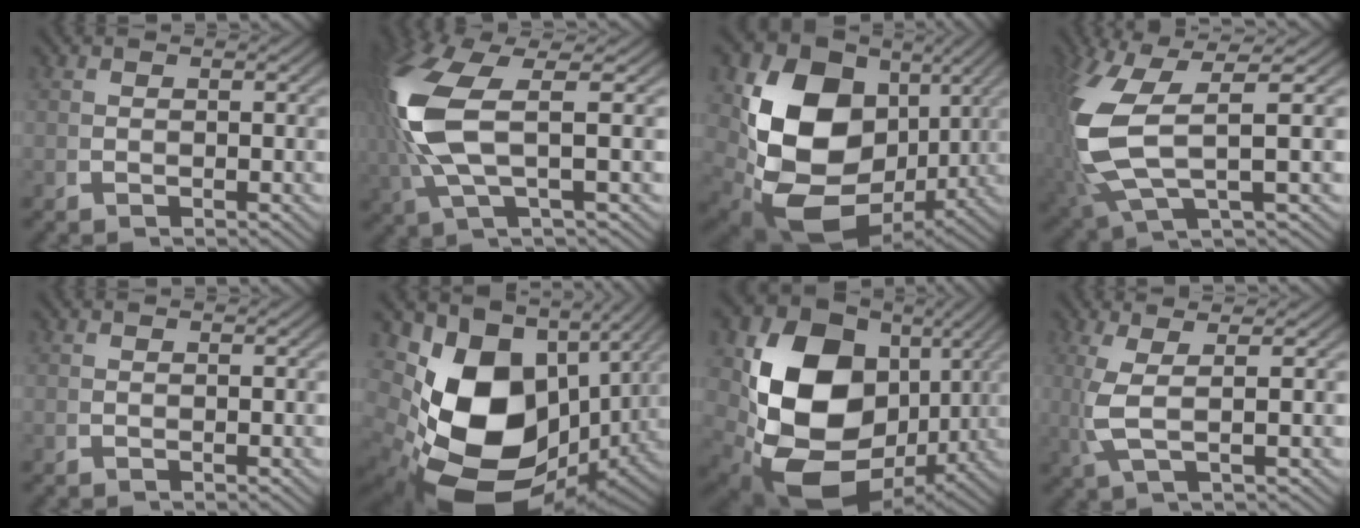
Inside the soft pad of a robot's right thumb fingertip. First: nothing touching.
{"total": 9.6, "force": [1.4, 4.1, 8.5], "torque": [-0.206, -0.001, 0.034]}
{"total": 21.3, "force": [-1.6, 15.4, 14.6], "torque": [-0.304, -0.087, 0.014]}
{"total": 10.7, "force": [-0.3, 5.8, 9.0], "torque": [-0.217, -0.027, 0.014]}
{"total": 0.0}
{"total": 20.9, "force": [-2.4, 13.7, 15.6], "torque": [-0.308, -0.077, 0.008]}
{"total": 23.9, "force": [-1.3, 17.1, 16.6], "torque": [-0.333, -0.089, 0.019]}
{"total": 4.4, "force": [1.1, 1.0, 4.1], "torque": [-0.100, 0.000, 0.031]}